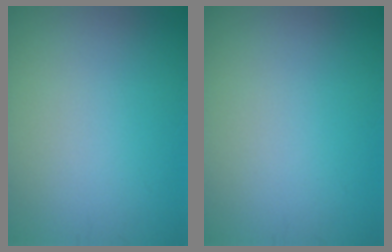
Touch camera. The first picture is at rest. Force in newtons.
{"total": 0.0}